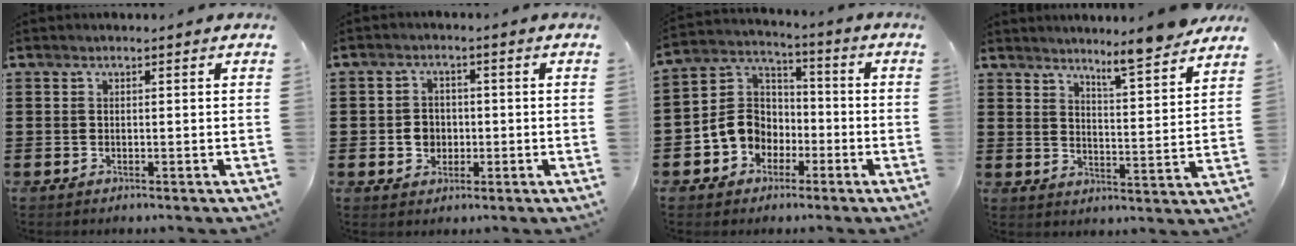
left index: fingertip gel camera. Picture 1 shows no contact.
{"total": 3.2, "force": [-0.4, 2.8, 1.6], "torque": [-0.038, 0.005, -0.011]}
{"total": 7.9, "force": [-2.6, 6.9, 2.6], "torque": [-0.096, 0.014, -0.058]}
{"total": 6.6, "force": [6.1, -0.4, 2.4], "torque": [-0.040, -0.044, 0.101]}